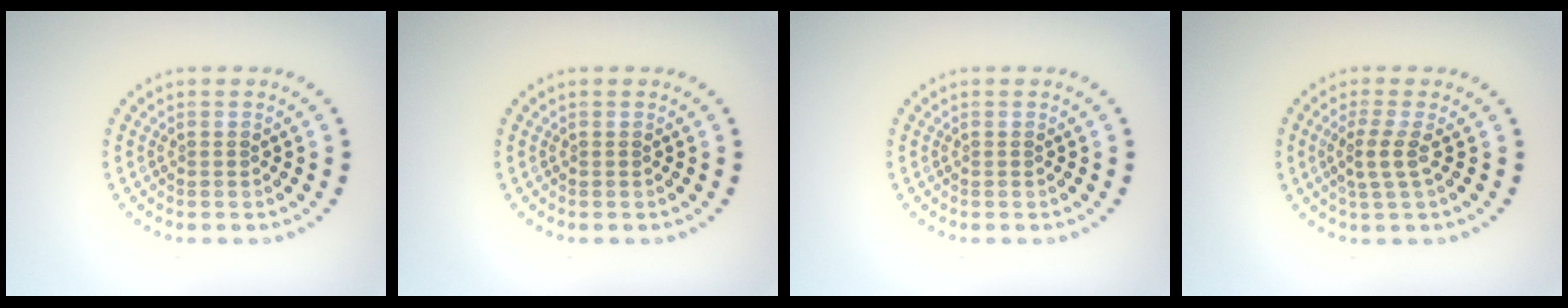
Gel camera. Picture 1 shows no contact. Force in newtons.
{"total": 0.0}
{"total": 0.0}
{"total": 2.2, "press": 1.7, "slide": 1.4}